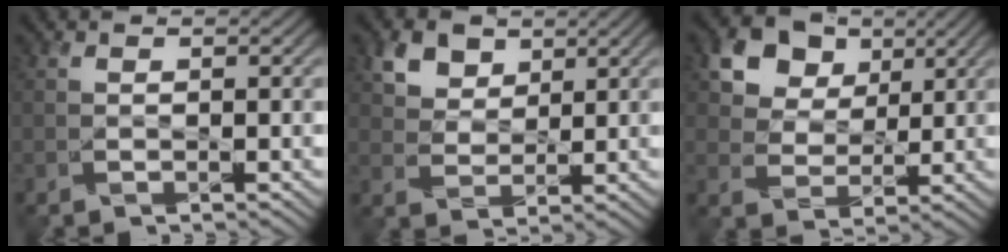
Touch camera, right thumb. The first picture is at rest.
{"total": 4.9, "force": [2.9, 3.2, 2.3], "torque": [-0.057, -0.003, 0.054]}
{"total": 10.7, "force": [5.7, 7.6, 5.0], "torque": [-0.141, 0.003, 0.112]}